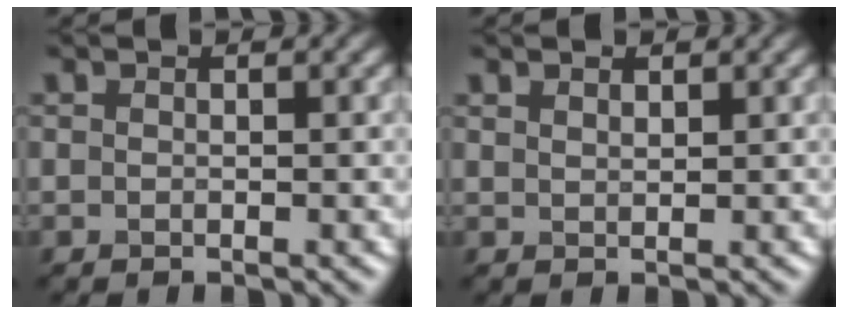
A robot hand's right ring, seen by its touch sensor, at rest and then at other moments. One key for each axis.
{"total": 1.0, "fx": 0.8, "fy": 0.4, "fz": 0.3, "tx": -0.009, "ty": 0.000, "tz": 0.017}